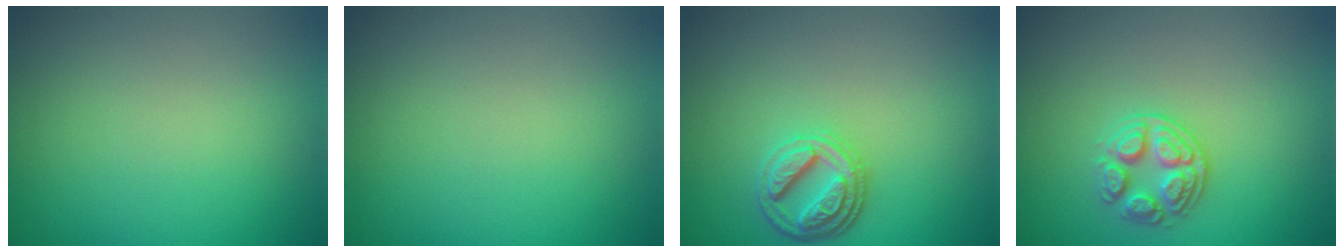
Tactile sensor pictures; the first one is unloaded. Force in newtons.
{"total": 0.0}
{"total": 3.7, "press": 3.0, "slide": 2.1}
{"total": 2.7, "press": 2.6, "slide": 0.4}